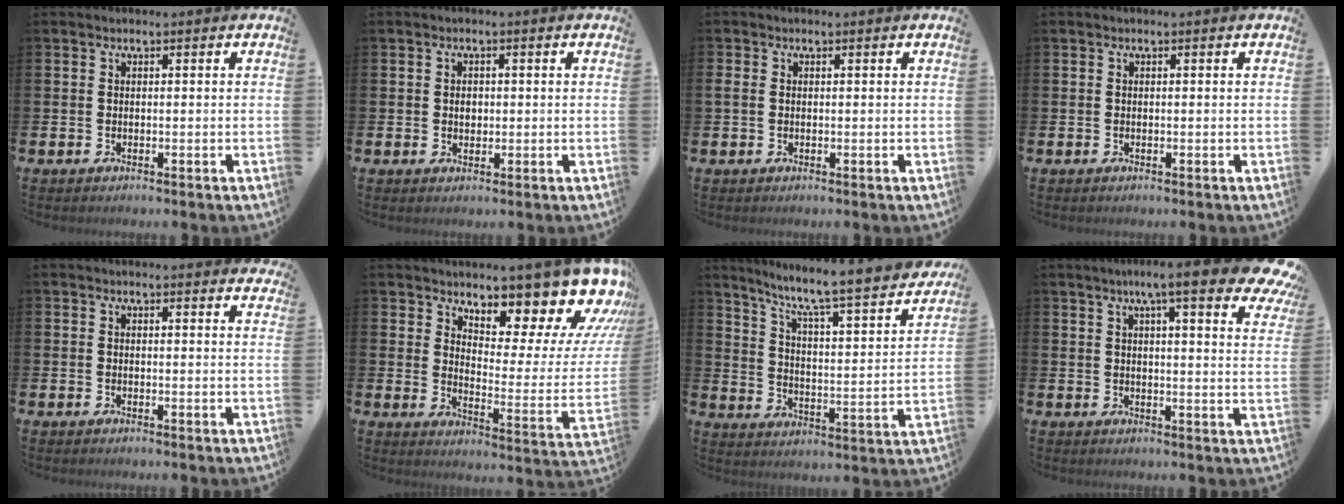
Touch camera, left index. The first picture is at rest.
{"total": 1.5, "force": [0.2, 1.2, 0.9], "torque": [-0.002, 0.002, -0.002]}
{"total": 1.0, "force": [0.2, 0.6, 0.7], "torque": [-0.015, 0.005, 0.002]}
{"total": 0.0}
{"total": 1.5, "force": [1.4, -0.1, 0.0], "torque": [0.003, -0.009, 0.026]}
{"total": 10.4, "force": [9.5, 2.8, 3.3], "torque": [-0.057, -0.100, 0.154]}
{"total": 7.4, "force": [6.6, 0.5, 3.4], "torque": [-0.089, -0.062, 0.102]}
{"total": 9.2, "force": [7.3, 1.6, 5.3], "torque": [-0.088, -0.025, 0.122]}